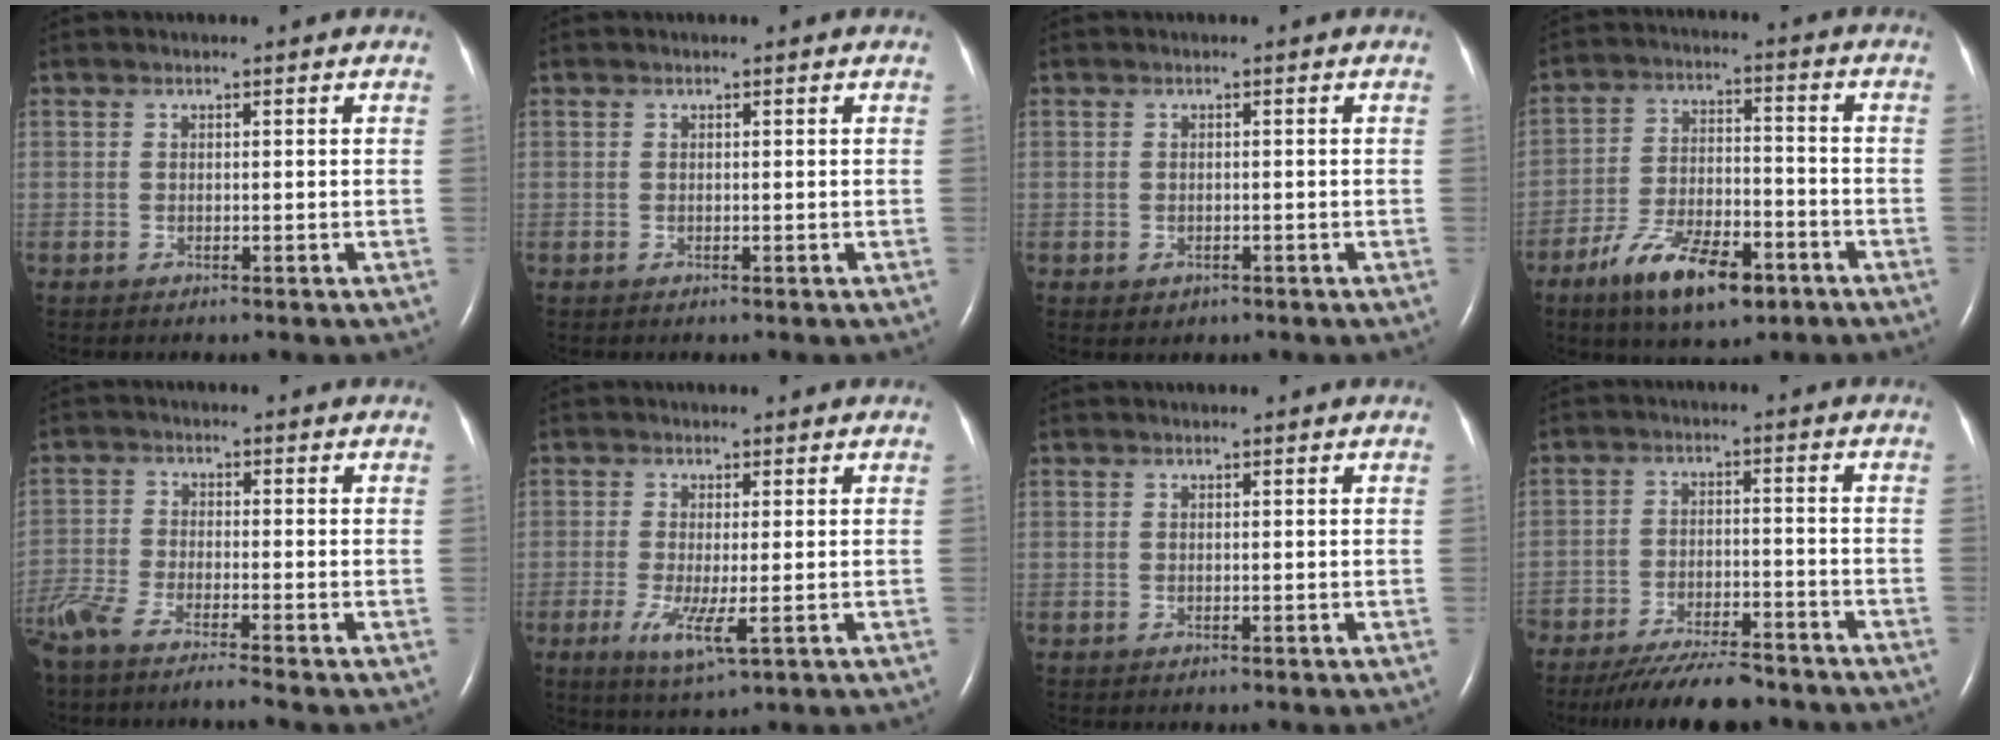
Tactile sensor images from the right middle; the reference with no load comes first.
{"total": 0.0}
{"total": 1.2, "force": [-0.5, 1.0, 0.4], "torque": [-0.010, 0.001, -0.002]}
{"total": 12.3, "force": [-7.4, 4.6, 8.7], "torque": [-0.157, -0.001, -0.124]}
{"total": 8.9, "force": [-7.5, -0.2, 4.8], "torque": [-0.090, -0.024, -0.134]}
{"total": 5.4, "force": [-1.7, 0.8, 5.1], "torque": [-0.103, -0.016, -0.026]}
{"total": 0.0}
{"total": 11.7, "force": [-10.3, 2.3, 5.1], "torque": [-0.076, -0.012, -0.159]}